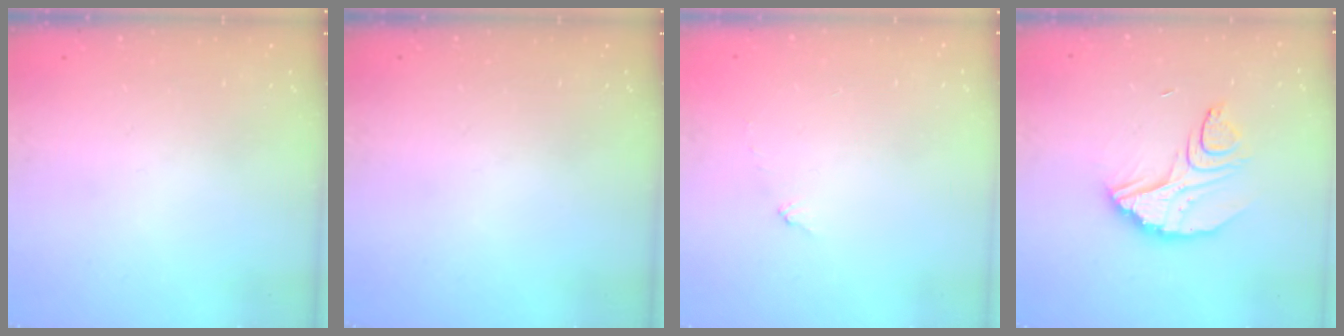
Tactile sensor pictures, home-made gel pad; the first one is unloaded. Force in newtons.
{"total": 0.0}
{"total": 3.6, "press": 3.6, "slide": 0.3}
{"total": 10.9, "press": 10.9, "slide": 0.7}